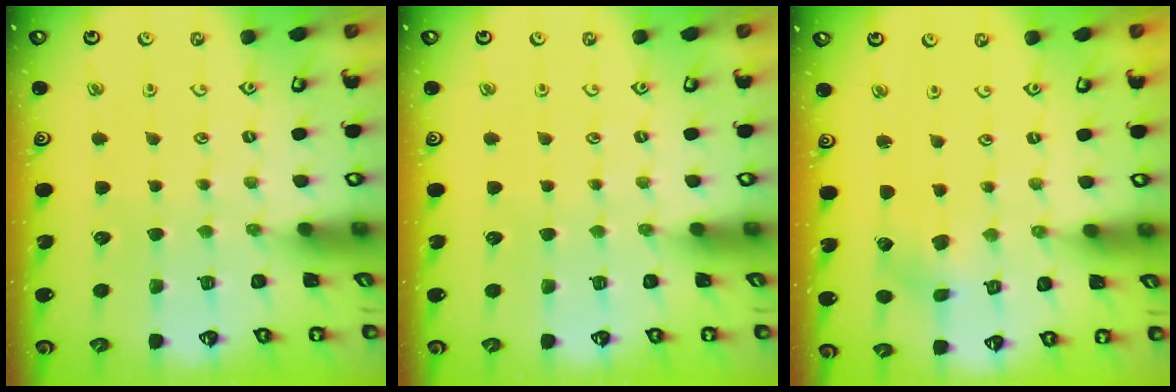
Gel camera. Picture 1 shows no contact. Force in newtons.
{"total": 0.0}
{"total": 2.2, "press": 2.1, "slide": 0.6}